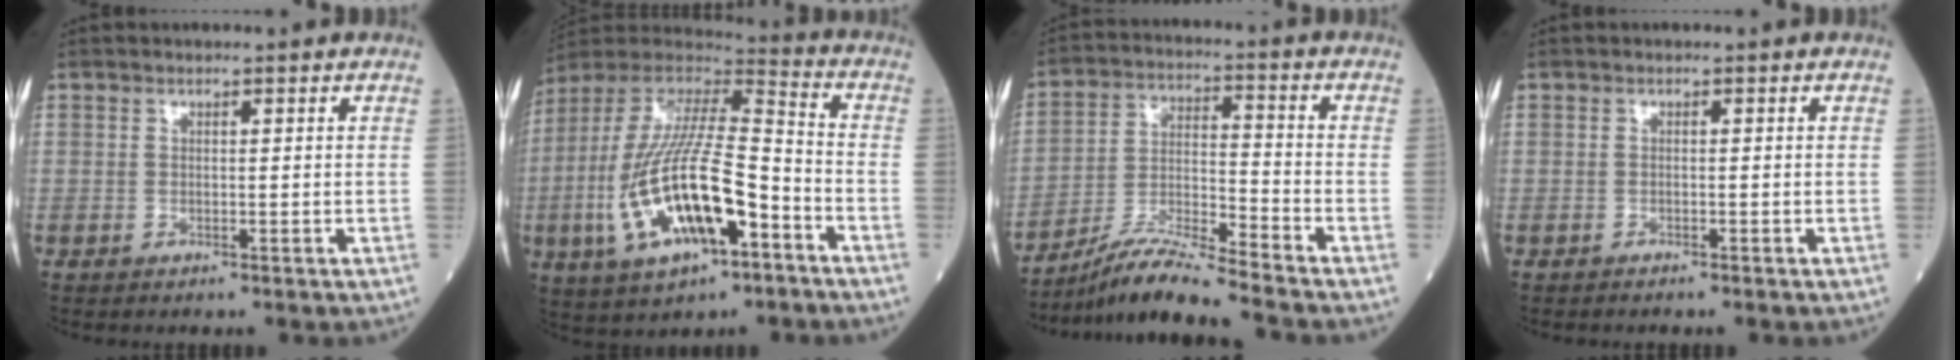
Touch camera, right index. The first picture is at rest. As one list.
[{"total": 20.9, "force": [-6.9, 6.1, 18.8], "torque": [-0.409, -0.014, -0.115]}, {"total": 10.7, "force": [-9.6, -1.6, 4.4], "torque": [-0.086, -0.010, -0.176]}, {"total": 0.8, "force": [-0.7, -0.1, 0.4], "torque": [-0.007, 0.001, -0.008]}]